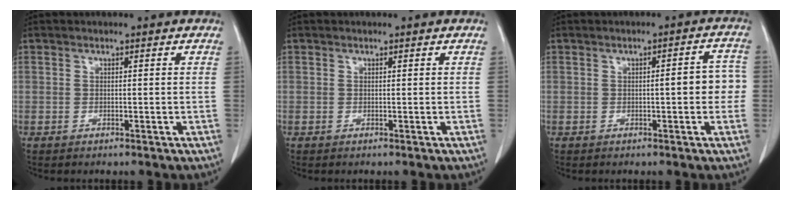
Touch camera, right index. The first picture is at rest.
{"total": 0.0}
{"total": 4.4, "force": [-0.4, 1.1, 4.3], "torque": [-0.047, 0.018, -0.007]}